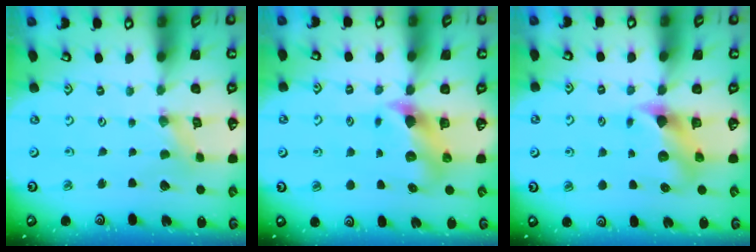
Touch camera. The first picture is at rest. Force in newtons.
{"total": 7.7, "press": 7.6, "slide": 0.6}
{"total": 7.2, "press": 7.1, "slide": 0.9}